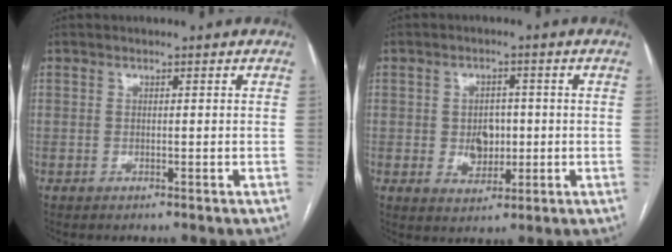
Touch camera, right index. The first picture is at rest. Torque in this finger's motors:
{"motor_torque": [0.08, 0.08, 0.10, 0.04]}